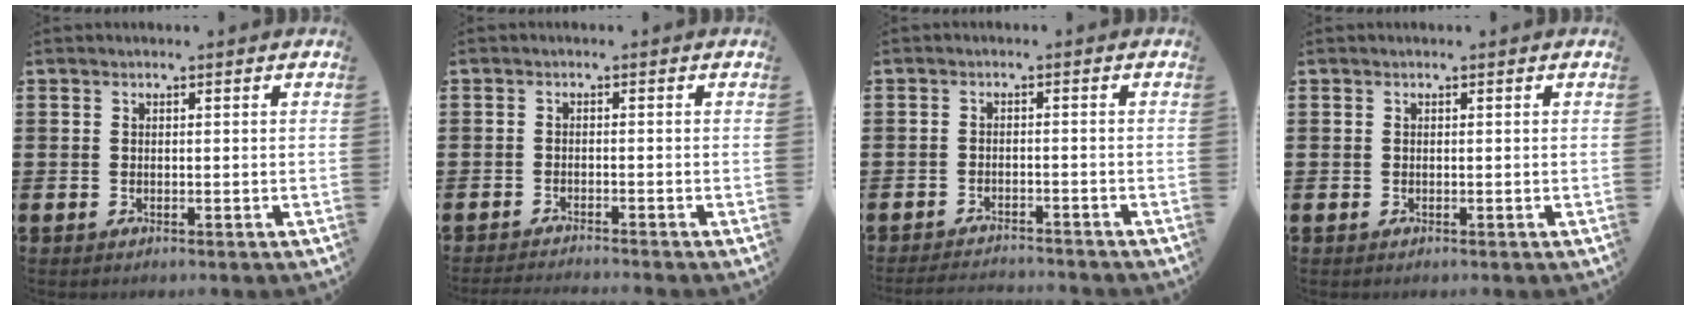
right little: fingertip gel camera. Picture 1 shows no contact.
{"total": 1.2, "force": [-1.2, -0.2, 0.1], "torque": [-0.002, 0.001, -0.024]}
{"total": 2.1, "force": [-2.1, 0.0, 0.1], "torque": [-0.005, 0.003, -0.044]}
{"total": 0.0}